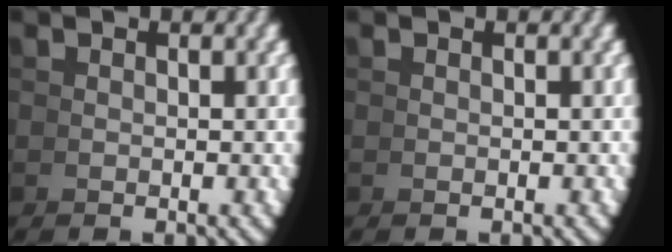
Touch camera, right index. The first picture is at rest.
{"total": 0.0}